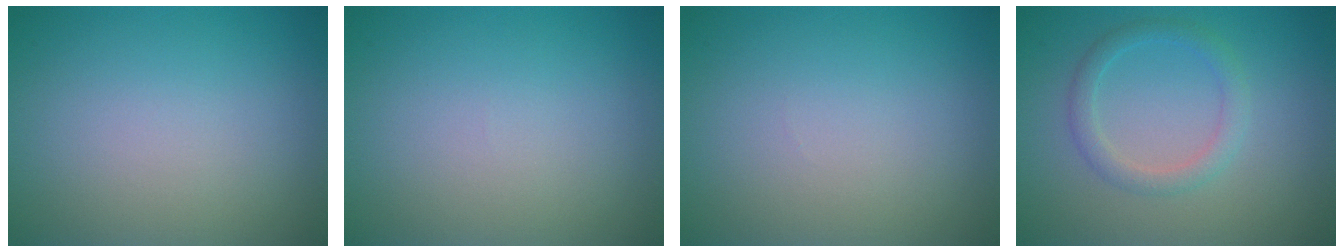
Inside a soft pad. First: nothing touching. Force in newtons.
{"total": 0.0}
{"total": 0.0}
{"total": 2.1, "press": 2.1, "slide": 0.1}